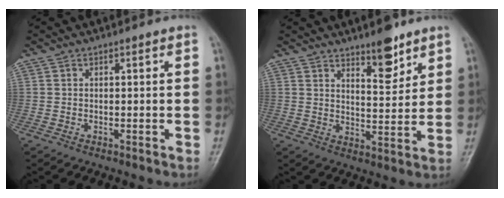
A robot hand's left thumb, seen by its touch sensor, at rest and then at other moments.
{"total": 7.7, "force": [5.5, 2.7, 4.8], "torque": [-0.050, -0.042, 0.084]}